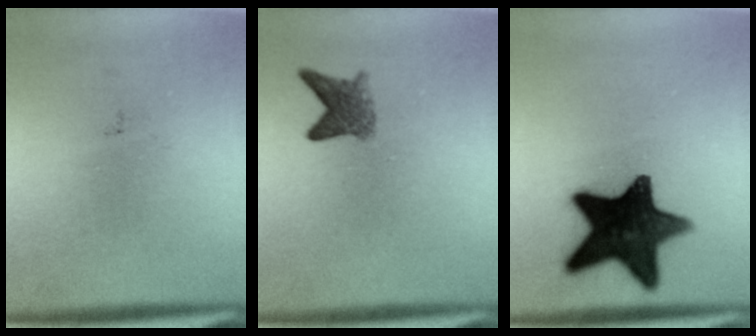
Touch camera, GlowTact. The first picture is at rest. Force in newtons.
{"total": 3.2}
{"total": 15.9}